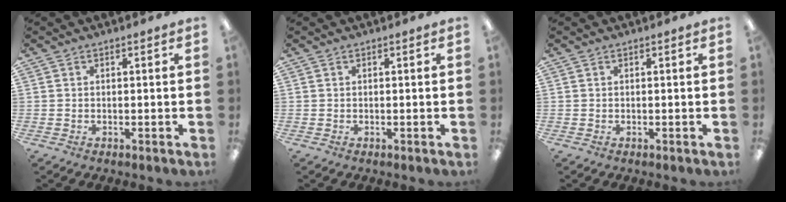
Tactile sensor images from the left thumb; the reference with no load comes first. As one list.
[{"total": 0.0}, {"total": 0.0}]